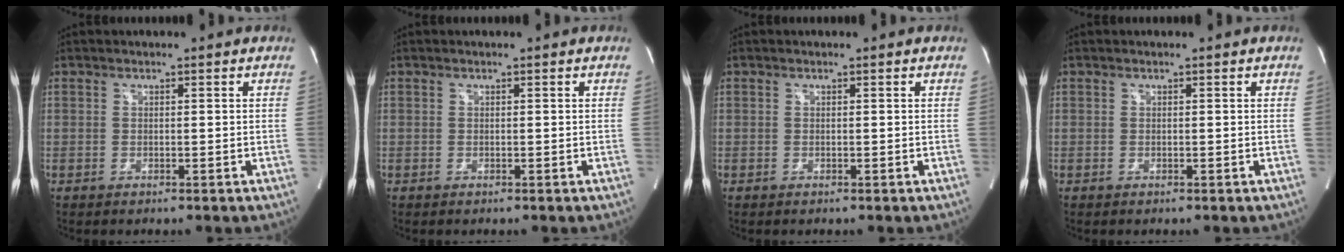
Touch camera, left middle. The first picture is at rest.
{"total": 0.0}
{"total": 0.0}
{"total": 0.0}